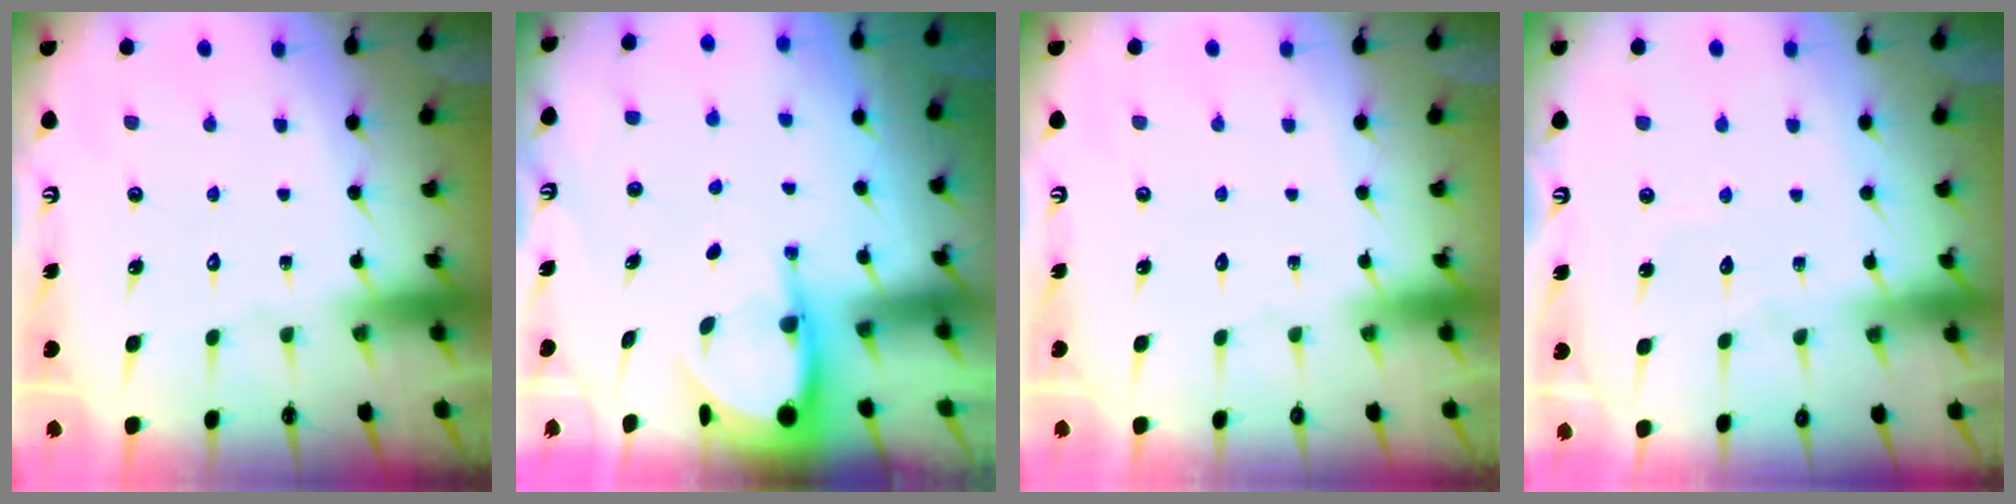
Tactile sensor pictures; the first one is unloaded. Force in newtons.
{"total": 5.3, "press": 5.3, "slide": 0.4}
{"total": 0.0}
{"total": 3.6, "press": 3.6, "slide": 0.4}